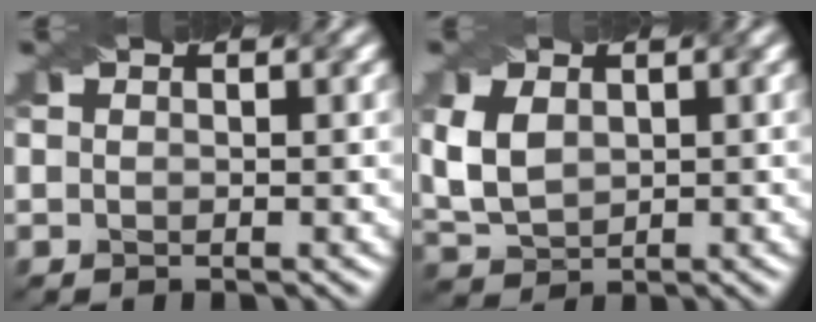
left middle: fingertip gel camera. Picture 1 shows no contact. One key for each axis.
{"total": 4.1, "fx": 0.5, "fy": 2.9, "fz": 2.9, "tx": -0.074, "ty": 0.003, "tz": 0.013}